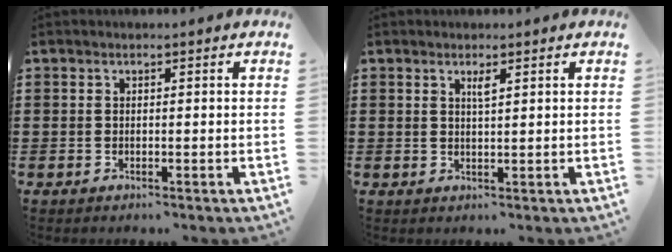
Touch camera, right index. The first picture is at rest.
{"total": 1.4, "force": [0.8, 0.2, 1.2], "torque": [-0.016, -0.003, 0.012]}